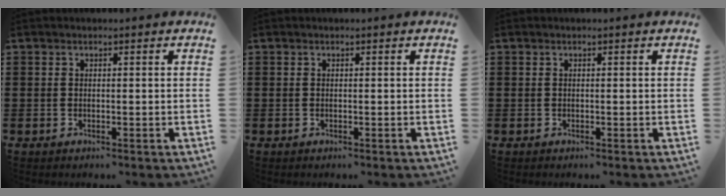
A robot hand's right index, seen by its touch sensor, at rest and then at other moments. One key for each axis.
{"total": 0.0}
{"total": 0.0}